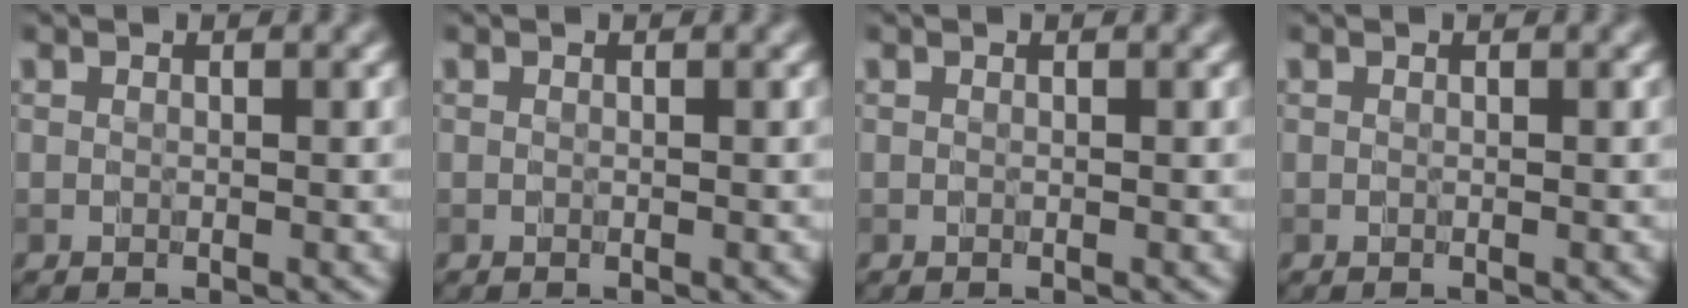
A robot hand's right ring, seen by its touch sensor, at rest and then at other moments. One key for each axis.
{"total": 0.0}
{"total": 0.0}
{"total": 0.0}